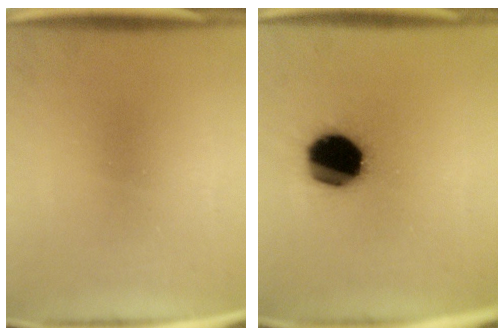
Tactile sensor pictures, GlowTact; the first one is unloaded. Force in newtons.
{"total": 18.9}